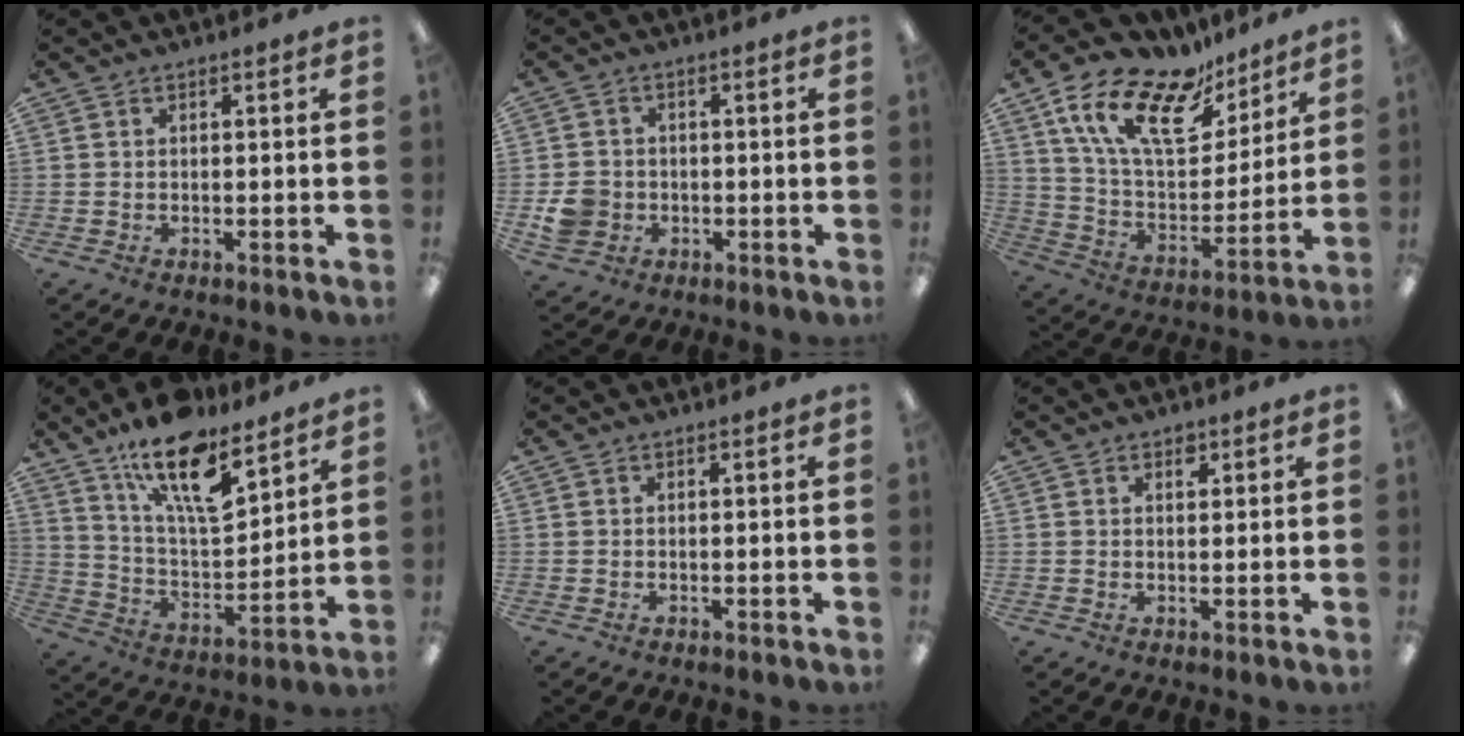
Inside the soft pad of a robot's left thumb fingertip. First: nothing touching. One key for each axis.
{"total": 5.8, "fx": -1.3, "fy": 5.2, "fz": 2.1, "tx": -0.035, "ty": 0.007, "tz": -0.024}
{"total": 21.0, "fx": 13.4, "fy": 9.9, "fz": 12.7, "tx": -0.237, "ty": -0.067, "tz": 0.241}
{"total": 18.6, "fx": 12.7, "fy": 7.0, "fz": 11.7, "tx": -0.197, "ty": -0.072, "tz": 0.217}
{"total": 0.0}
{"total": 1.9, "fx": 1.2, "fy": 1.2, "fz": 1.0, "tx": -0.006, "ty": -0.004, "tz": 0.018}